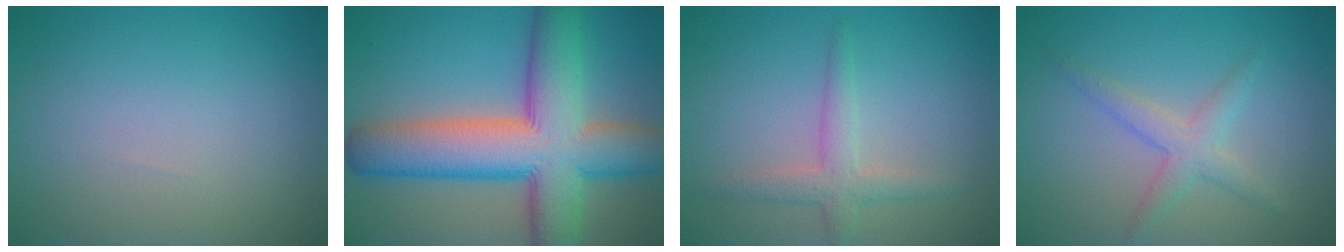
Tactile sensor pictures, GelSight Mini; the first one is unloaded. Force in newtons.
{"total": 12.6, "press": 12.6, "slide": 0.6}
{"total": 2.6, "press": 2.6, "slide": 0.0}
{"total": 2.5, "press": 2.5, "slide": 0.2}